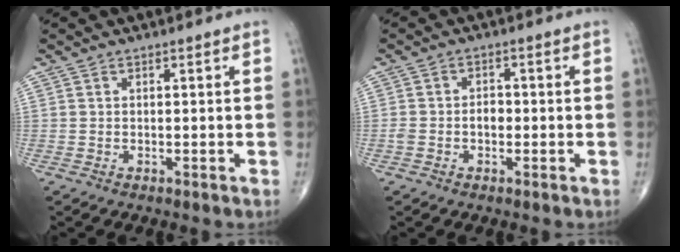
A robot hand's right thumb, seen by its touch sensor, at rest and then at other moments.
{"total": 3.0, "force": [-0.6, 2.0, 2.1], "torque": [-0.037, 0.013, -0.014]}